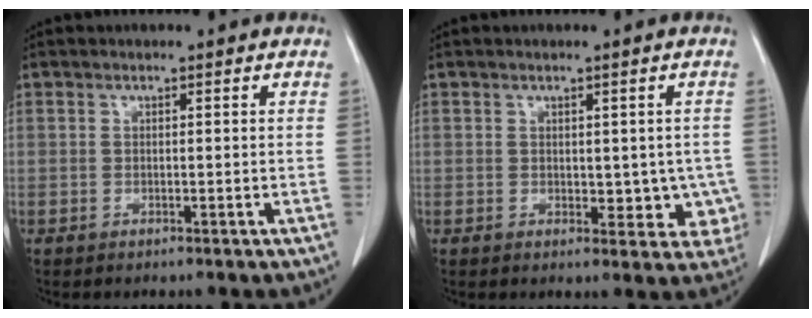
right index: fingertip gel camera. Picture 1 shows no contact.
{"total": 5.2, "force": [-0.1, 3.3, 4.0], "torque": [-0.022, 0.002, 0.005]}